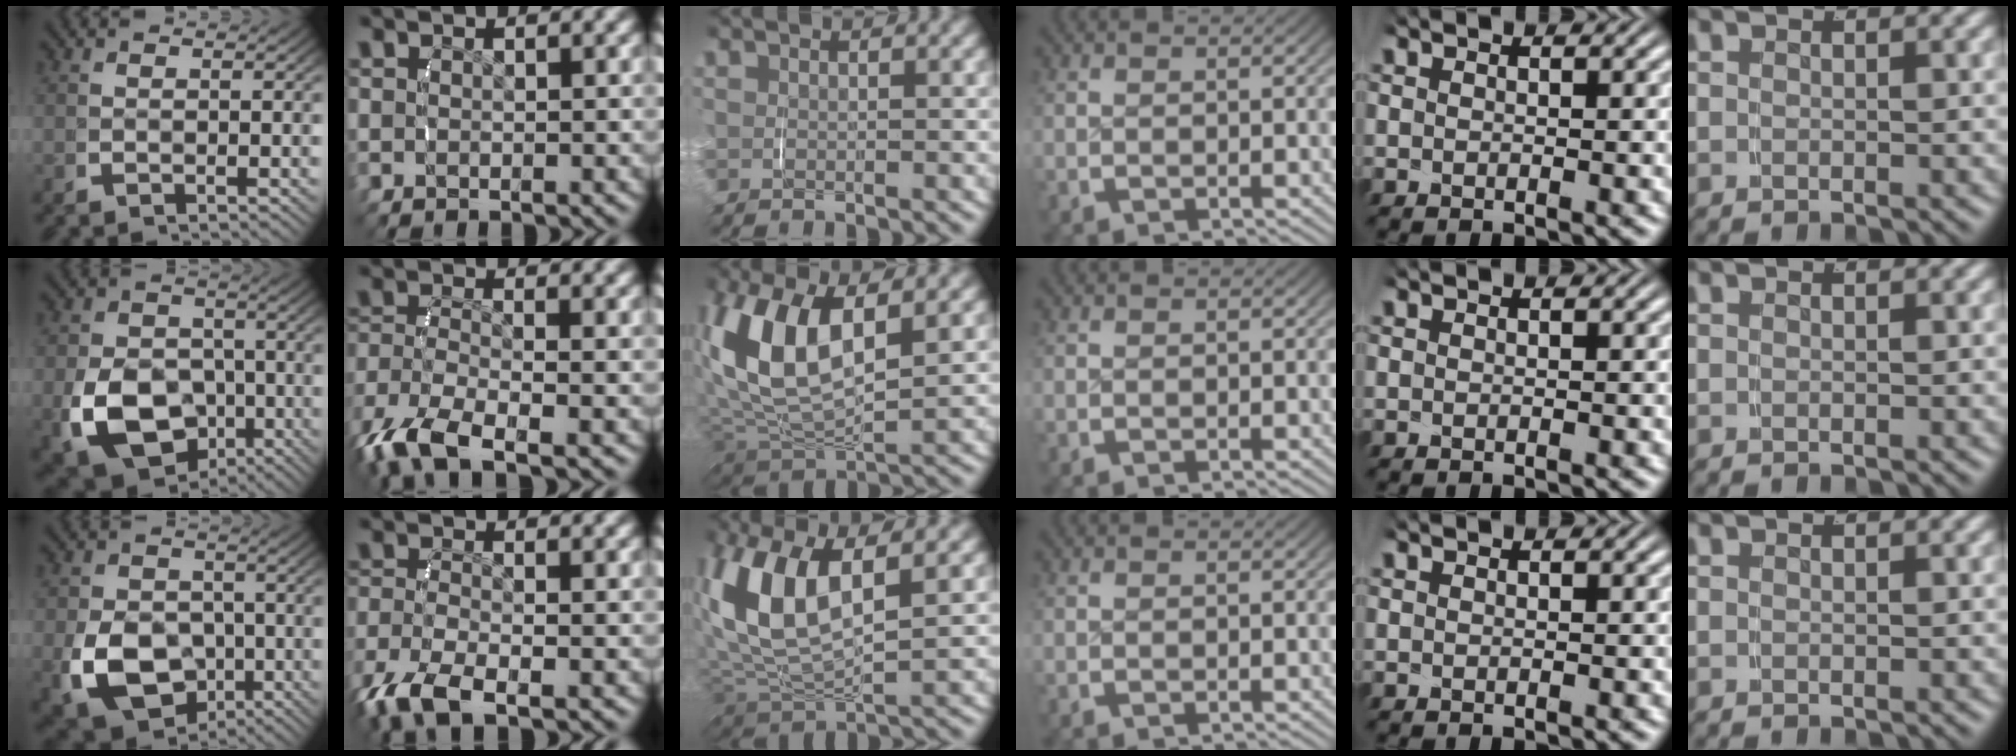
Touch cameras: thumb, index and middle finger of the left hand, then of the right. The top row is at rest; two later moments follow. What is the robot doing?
{"motion": "grasp_and_lifting", "object": "towel"}